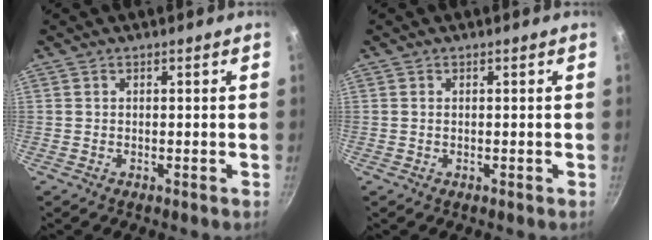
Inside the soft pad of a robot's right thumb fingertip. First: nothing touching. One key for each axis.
{"total": 0.0}